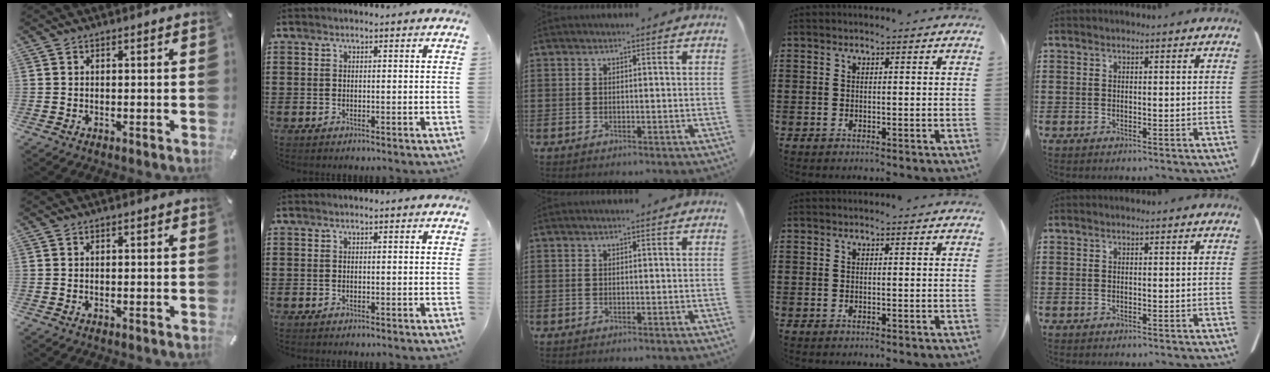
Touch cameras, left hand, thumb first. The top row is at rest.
{}